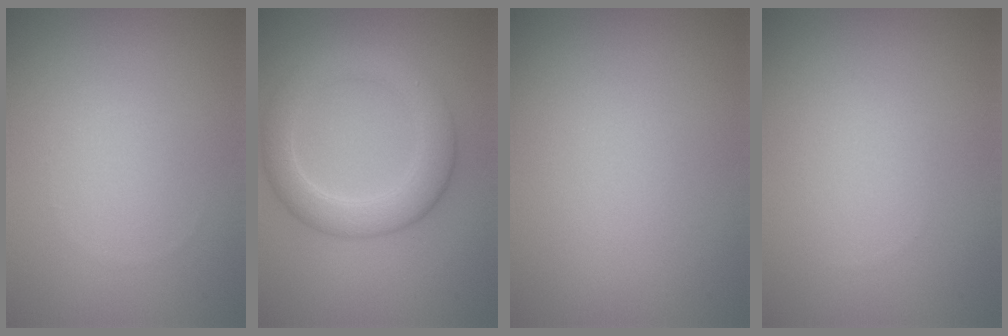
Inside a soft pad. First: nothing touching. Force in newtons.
{"total": 4.8, "press": 4.8, "slide": 0.1}
{"total": 0.0}
{"total": 0.0}